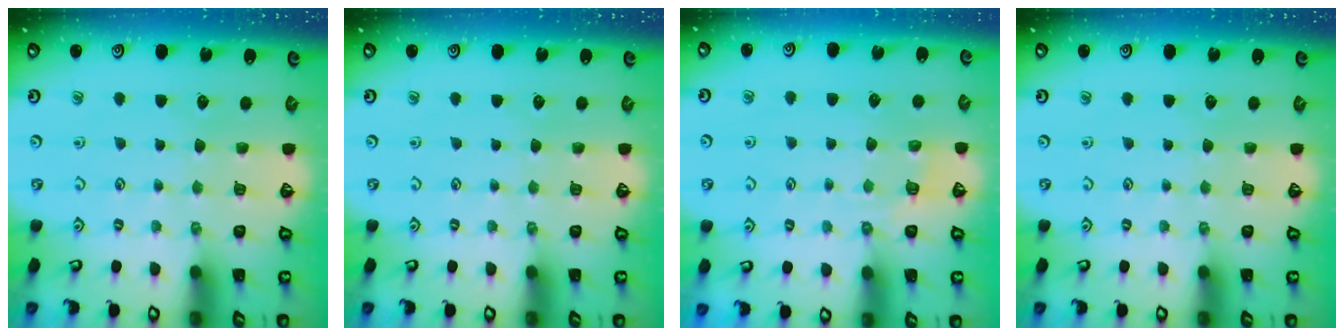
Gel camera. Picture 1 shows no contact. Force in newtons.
{"total": 0.0}
{"total": 3.1, "press": 2.4, "slide": 2.0}
{"total": 0.0}